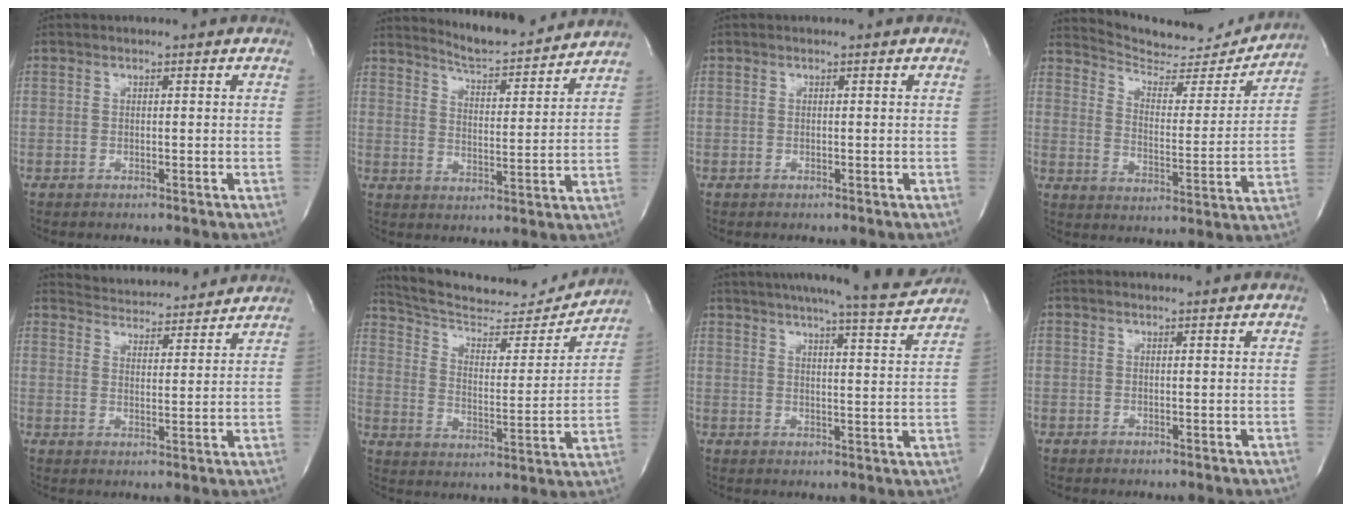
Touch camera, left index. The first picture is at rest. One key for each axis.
{"total": 11.9, "fx": 11.5, "fy": 0.5, "fz": 3.0, "tx": -0.051, "ty": -0.007, "tz": 0.165}
{"total": 0.0}
{"total": 15.6, "fx": 15.2, "fy": 2.4, "fz": 2.0, "tx": -0.025, "ty": -0.041, "tz": 0.209}
{"total": 11.8, "fx": 11.5, "fy": 1.8, "fz": 1.9, "tx": -0.029, "ty": 0.010, "tz": 0.157}
{"total": 19.1, "fx": 18.3, "fy": 3.0, "fz": 4.5, "tx": -0.068, "ty": -0.030, "tz": 0.269}
{"total": 16.2, "fx": 14.9, "fy": -0.1, "fz": 6.3, "tx": -0.098, "ty": -0.027, "tz": 0.192}
{"total": 0.9, "fx": 0.9, "fy": -0.1, "fz": 0.1, "tx": -0.007, "ty": 0.002, "tz": 0.013}